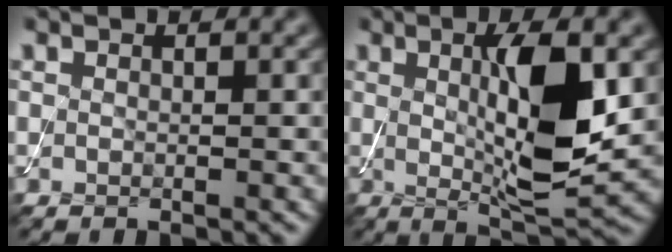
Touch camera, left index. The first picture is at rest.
{"total": 8.6, "force": [0.8, 2.2, 8.3], "torque": [-0.130, -0.012, 0.019]}